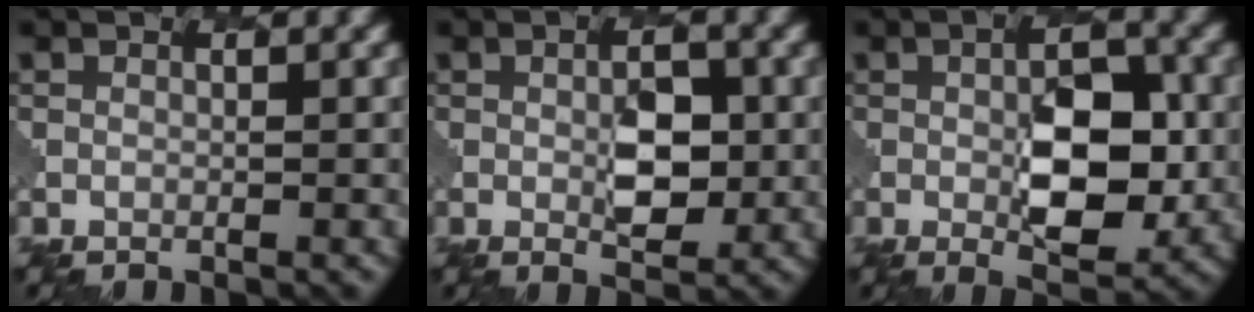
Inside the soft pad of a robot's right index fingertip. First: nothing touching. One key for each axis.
{"total": 3.3, "fx": 0.0, "fy": 1.6, "fz": 2.9, "tx": -0.043, "ty": -0.003, "tz": 0.005}
{"total": 6.5, "fx": -0.5, "fy": 2.9, "fz": 5.7, "tx": -0.082, "ty": -0.003, "tz": -0.005}